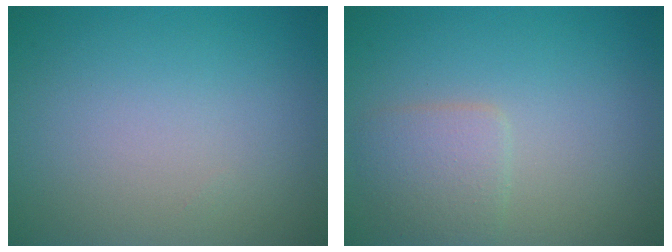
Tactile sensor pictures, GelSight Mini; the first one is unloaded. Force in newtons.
{"total": 2.5, "press": 2.5, "slide": 0.1}